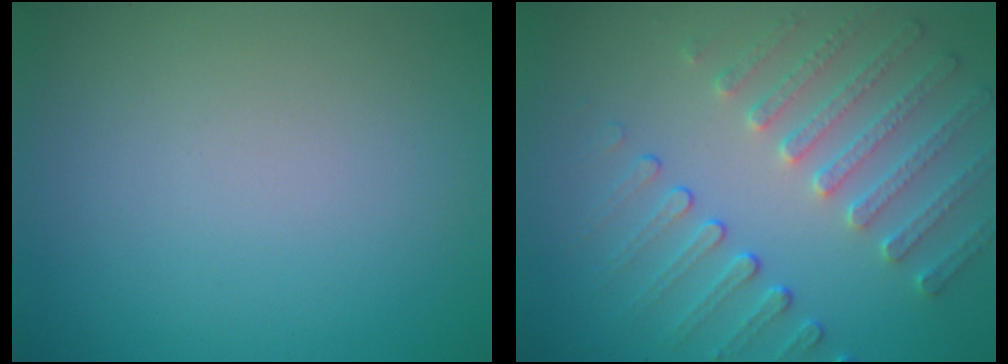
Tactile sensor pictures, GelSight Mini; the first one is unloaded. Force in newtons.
{"total": 4.9, "press": 3.8, "slide": 3.1}